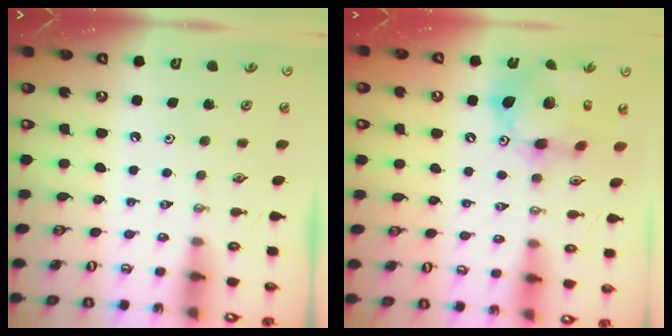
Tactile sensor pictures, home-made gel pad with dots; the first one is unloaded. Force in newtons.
{"total": 15.2, "press": 15.1, "slide": 1.5}